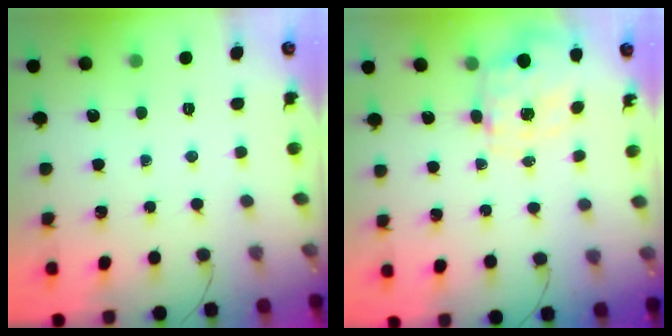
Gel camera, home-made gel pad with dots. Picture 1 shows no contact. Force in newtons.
{"total": 2.7, "press": 2.5, "slide": 1.1}